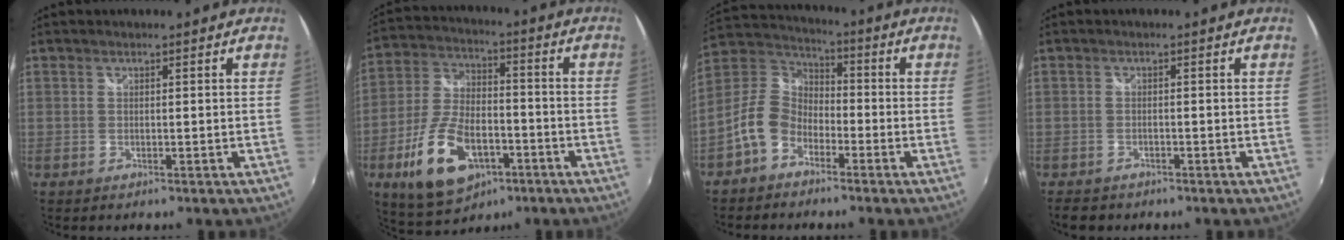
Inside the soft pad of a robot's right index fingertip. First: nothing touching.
{"total": 16.1, "force": [-6.8, 8.5, 11.9], "torque": [-0.256, -0.008, -0.111]}
{"total": 12.0, "force": [-6.4, 8.5, 5.6], "torque": [-0.118, 0.026, -0.121]}
{"total": 3.6, "force": [-2.8, 1.8, 1.4], "torque": [-0.037, -0.013, -0.043]}